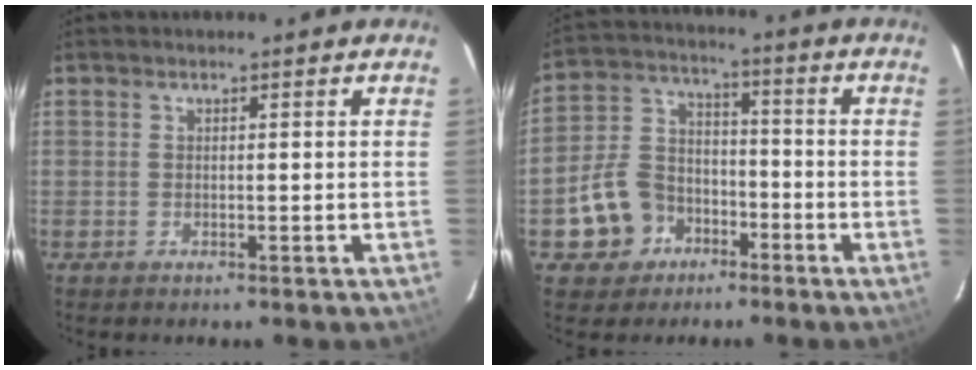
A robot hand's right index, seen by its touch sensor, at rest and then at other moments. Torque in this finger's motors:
{"motor_torque": [0.16, -0.01, -0.20, -0.21]}